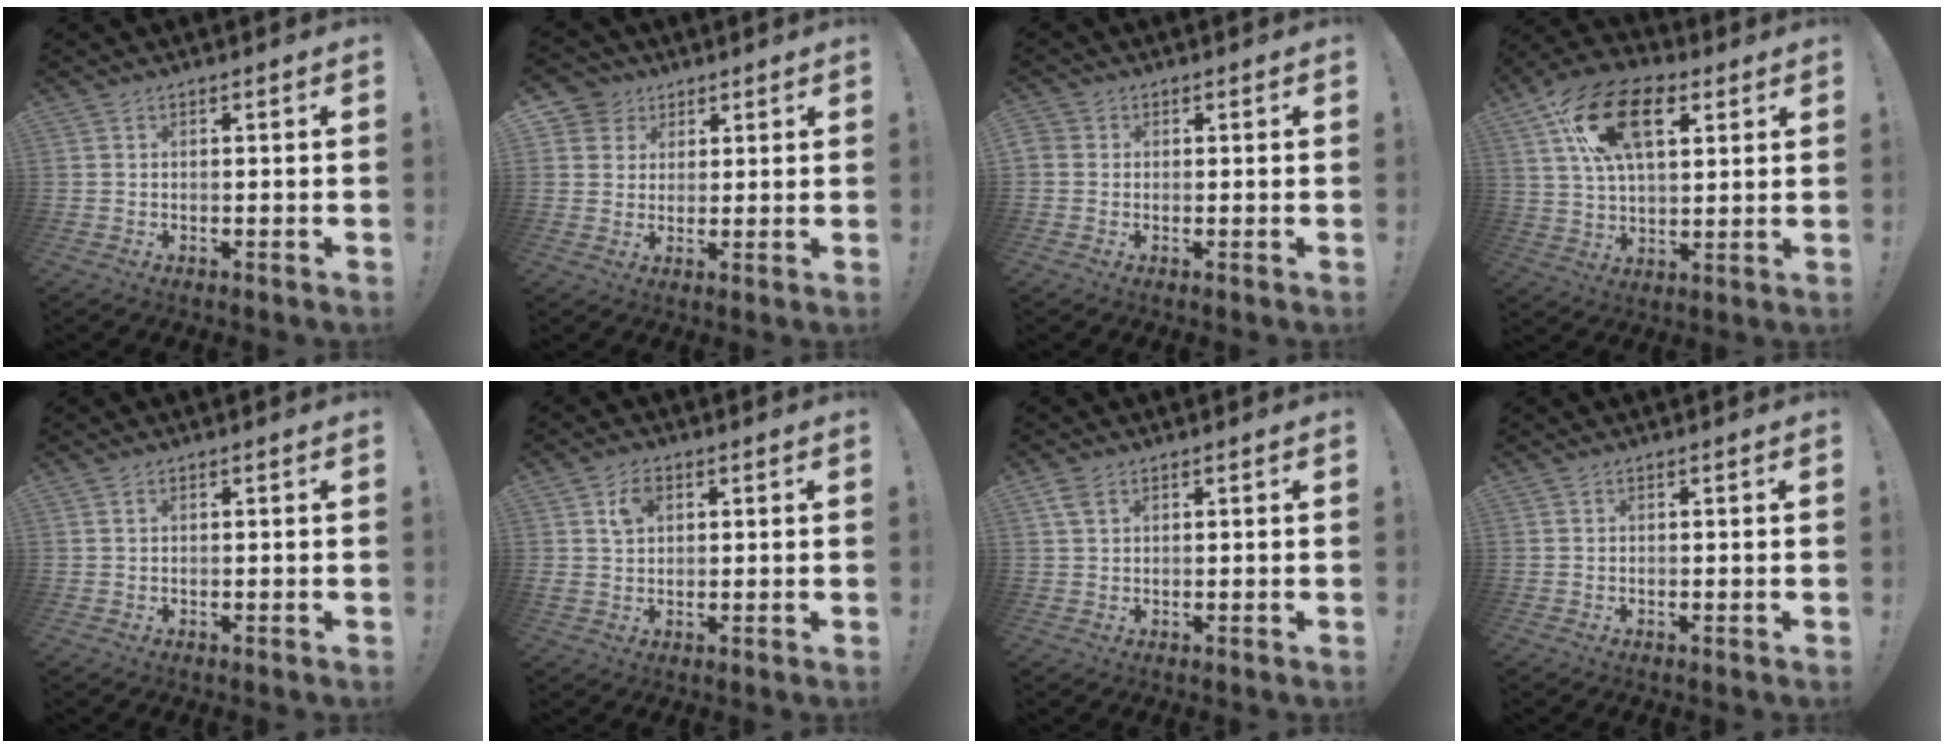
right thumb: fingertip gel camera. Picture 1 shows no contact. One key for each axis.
{"total": 6.2, "fx": 2.8, "fy": 5.5, "fz": 0.8, "tx": -0.018, "ty": -0.016, "tz": 0.057}
{"total": 2.1, "fx": 0.1, "fy": 1.9, "fz": 0.8, "tx": -0.016, "ty": 0.006, "tz": 0.003}
{"total": 19.5, "fx": 7.9, "fy": 11.4, "fz": 13.8, "tx": -0.227, "ty": -0.011, "tz": 0.143}
{"total": 0.6, "fx": 0.3, "fy": 0.4, "fz": 0.4, "tx": -0.015, "ty": 0.005, "tz": 0.008}
{"total": 5.0, "fx": 1.9, "fy": 3.6, "fz": 2.9, "tx": -0.046, "ty": 0.002, "tz": 0.035}
{"total": 3.0, "fx": 1.6, "fy": 1.7, "fz": 1.9, "tx": -0.034, "ty": 0.000, "tz": 0.031}
{"total": 0.0}